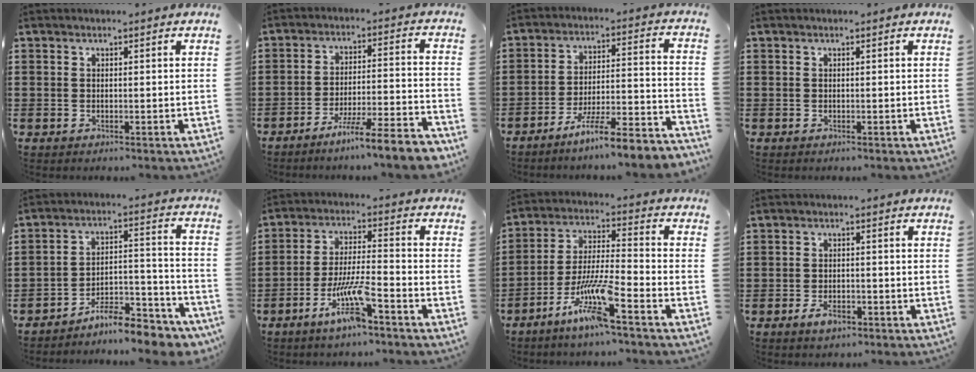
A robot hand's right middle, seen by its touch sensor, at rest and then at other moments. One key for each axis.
{"total": 8.2, "fx": -7.0, "fy": -0.5, "fz": 4.2, "tx": -0.065, "ty": -0.003, "tz": -0.133}
{"total": 7.6, "fx": -6.7, "fy": -0.5, "fz": 3.5, "tx": -0.057, "ty": -0.006, "tz": -0.131}
{"total": 0.0}
{"total": 8.3, "fx": -7.9, "fy": 1.1, "fz": 2.3, "tx": -0.024, "ty": 0.023, "tz": -0.149}
{"total": 8.9, "fx": -5.1, "fy": 1.5, "fz": 7.1, "tx": -0.145, "ty": -0.005, "tz": -0.097}
{"total": 9.9, "fx": -6.4, "fy": 0.4, "fz": 7.6, "tx": -0.163, "ty": -0.013, "tz": -0.127}
{"total": 3.0, "fx": -1.8, "fy": 1.4, "fz": 1.9, "tx": -0.040, "ty": 0.001, "tz": -0.036}